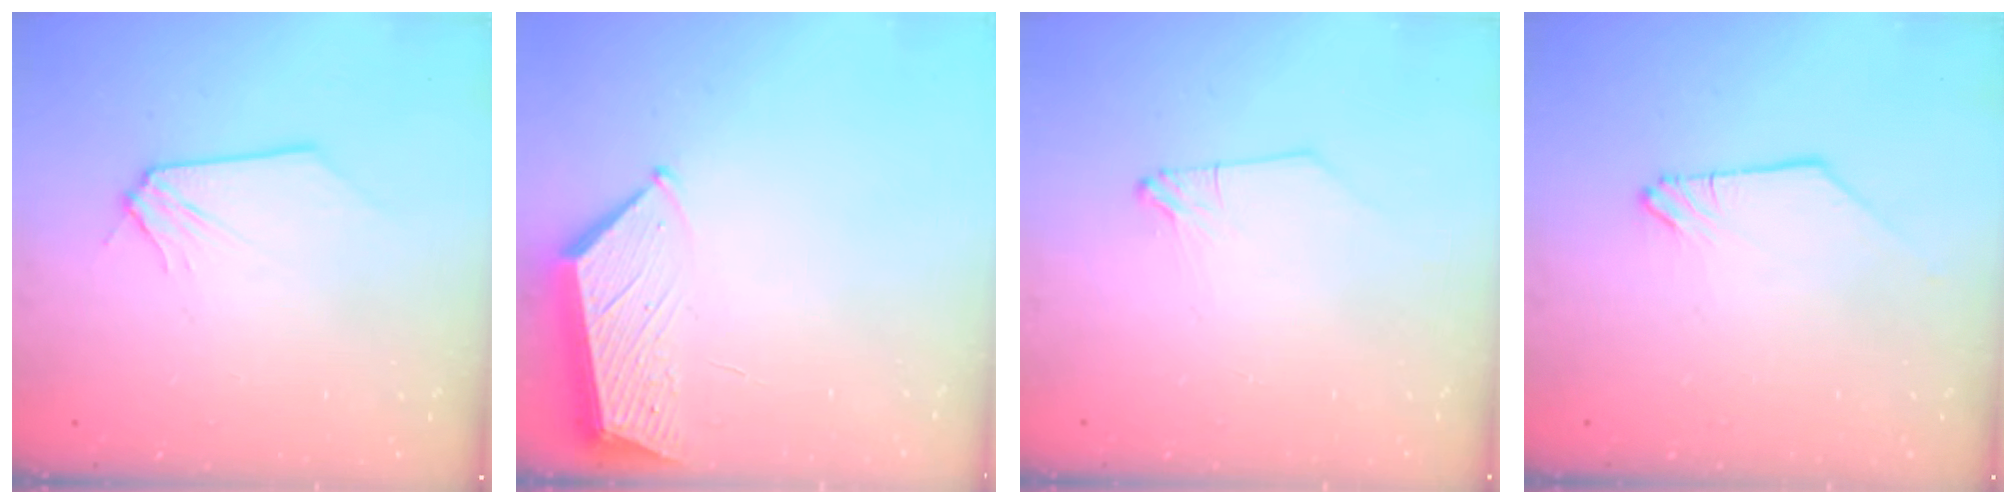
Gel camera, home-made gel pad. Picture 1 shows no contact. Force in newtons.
{"total": 4.1, "press": 4.1, "slide": 0.5}
{"total": 1.0, "press": 1.0, "slide": 0.1}
{"total": 0.0}